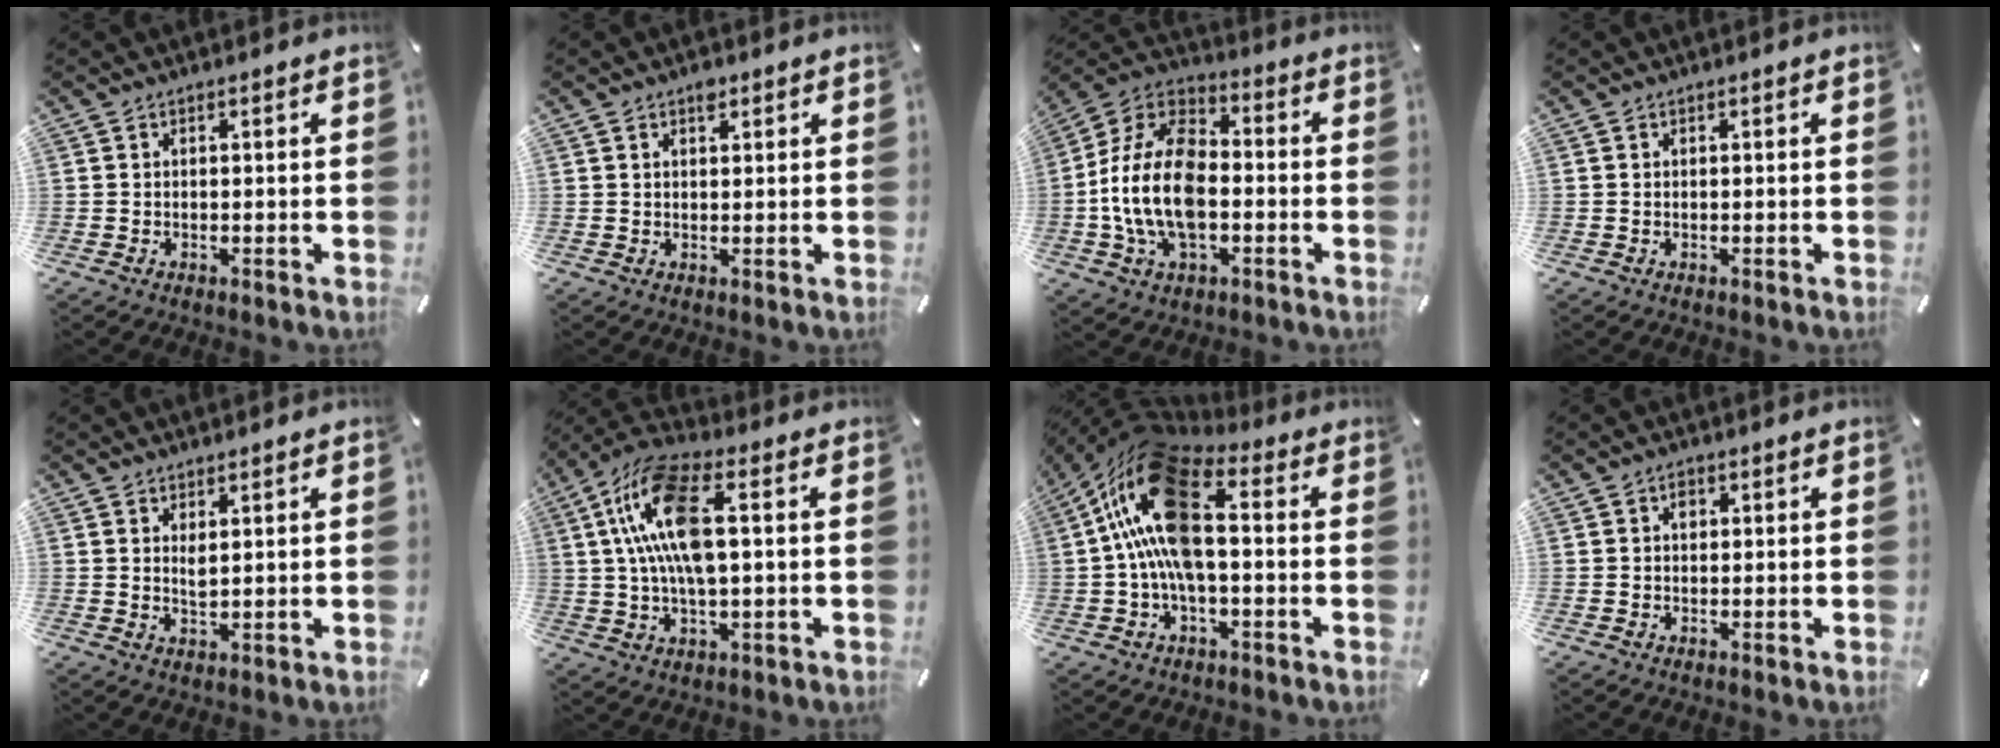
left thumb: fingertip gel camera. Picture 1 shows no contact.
{"total": 1.9, "force": [1.3, 1.1, 1.0], "torque": [-0.013, -0.001, 0.021]}
{"total": 17.5, "force": [-4.0, 11.0, 13.1], "torque": [-0.290, 0.016, -0.077]}
{"total": 0.0}
{"total": 2.3, "force": [1.4, 0.8, 1.7], "torque": [-0.029, -0.002, 0.023]}
{"total": 14.7, "force": [2.5, 6.3, 13.1], "torque": [-0.276, -0.001, 0.040]}
{"total": 19.5, "force": [2.1, 10.4, 16.4], "torque": [-0.319, 0.000, 0.038]}
{"total": 1.5, "force": [0.4, 1.2, 0.8], "torque": [-0.009, 0.003, 0.004]}